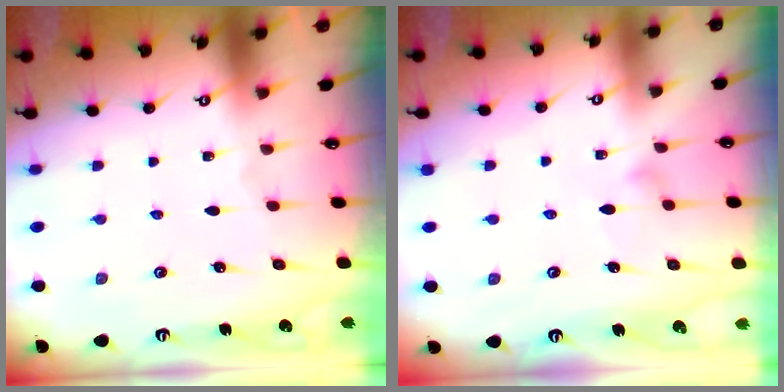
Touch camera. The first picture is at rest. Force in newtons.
{"total": 6.2, "press": 6.2, "slide": 0.4}